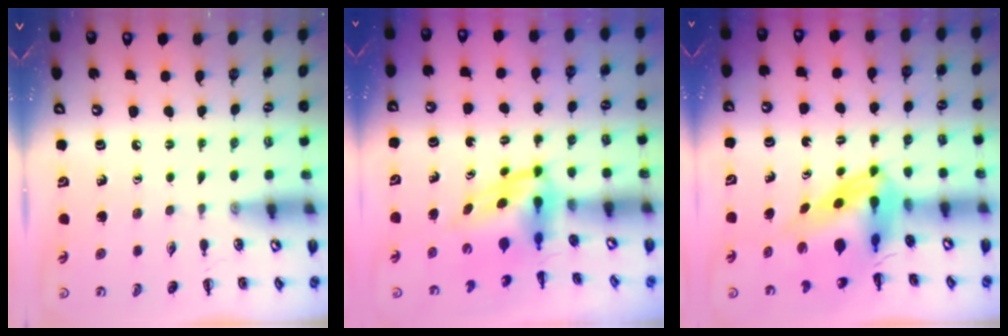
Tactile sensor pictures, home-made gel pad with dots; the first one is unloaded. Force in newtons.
{"total": 4.5, "press": 4.4, "slide": 0.7}
{"total": 7.3, "press": 6.9, "slide": 2.3}